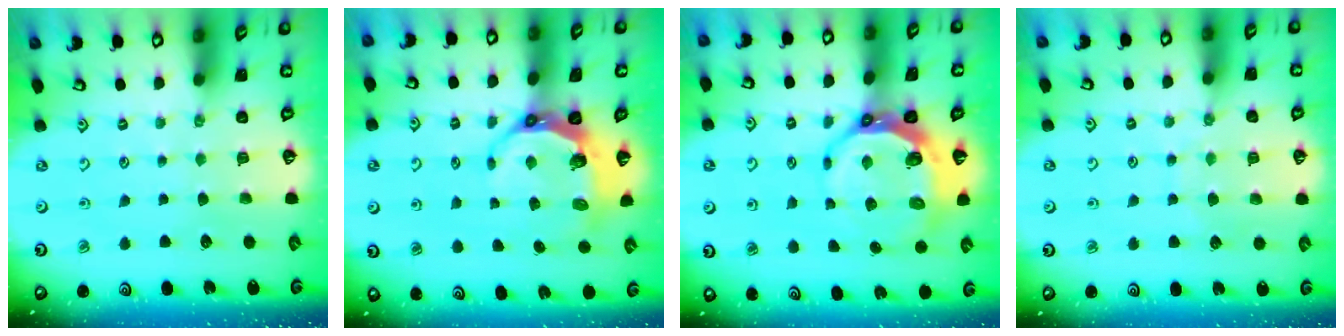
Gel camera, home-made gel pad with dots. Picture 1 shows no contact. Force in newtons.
{"total": 8.8, "press": 7.8, "slide": 3.9}
{"total": 10.1, "press": 9.2, "slide": 4.3}
{"total": 7.1, "press": 7.1, "slide": 0.5}